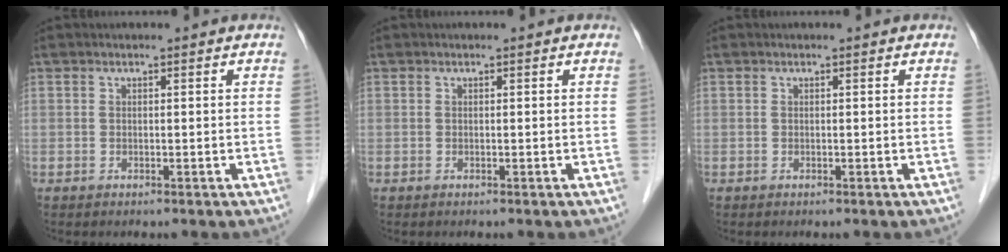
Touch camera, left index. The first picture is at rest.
{"total": 0.0}
{"total": 0.0}